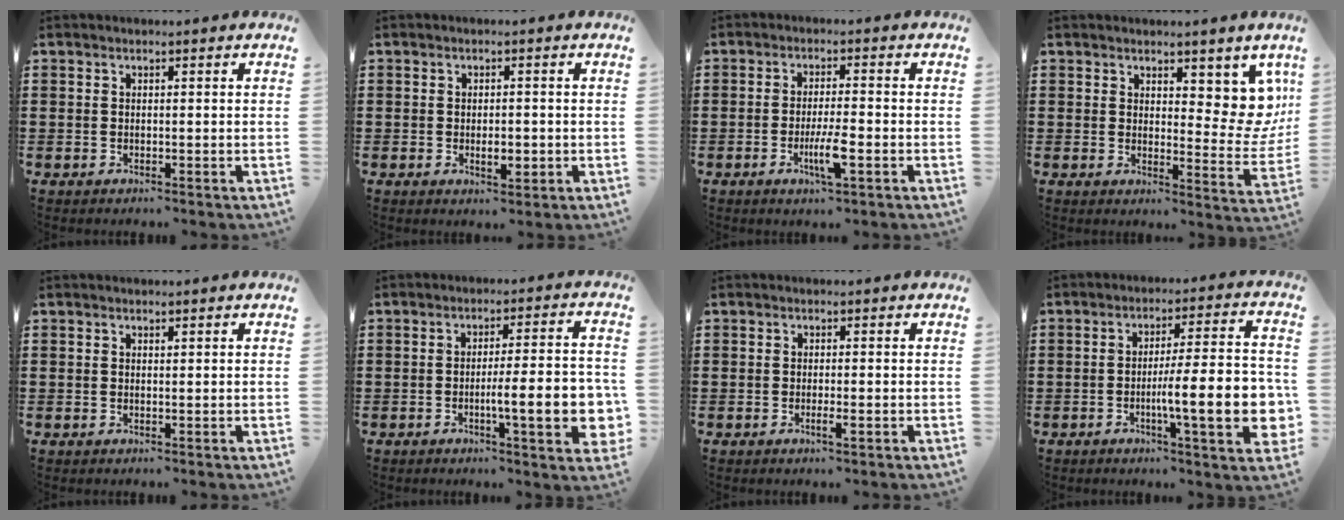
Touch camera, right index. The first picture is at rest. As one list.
[{"total": 3.1, "force": [-0.6, 1.4, 2.7], "torque": [-0.041, -0.001, -0.013]}, {"total": 5.2, "force": [-2.0, 0.8, 4.8], "torque": [-0.092, -0.007, -0.036]}, {"total": 6.9, "force": [4.7, 3.4, 3.7], "torque": [-0.049, -0.029, 0.081]}, {"total": 0.0}, {"total": 10.6, "force": [-2.5, 1.9, 10.2], "torque": [-0.155, -0.011, -0.042]}, {"total": 1.5, "force": [-0.6, 0.1, 1.4], "torque": [-0.025, -0.007, -0.009]}, {"total": 13.5, "force": [-3.1, 2.4, 13.0], "torque": [-0.203, -0.015, -0.058]}]